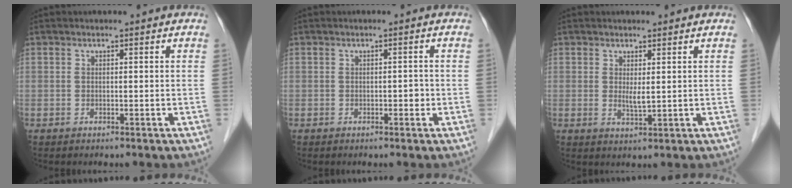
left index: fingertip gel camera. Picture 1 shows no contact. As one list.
[{"total": 1.0, "force": [-0.3, 0.6, 0.8], "torque": [-0.010, 0.002, -0.005]}, {"total": 2.0, "force": [0.6, 0.4, 1.8], "torque": [-0.038, -0.006, 0.016]}]